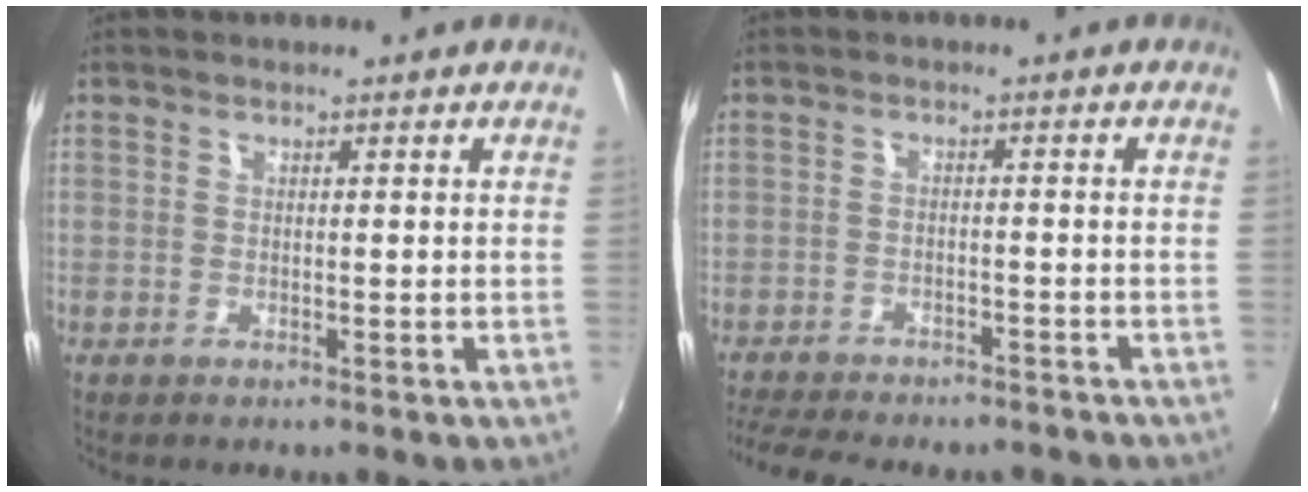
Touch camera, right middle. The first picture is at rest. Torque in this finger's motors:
{"motor_torque": [1.07, -1.07, 0.39, 0.14]}